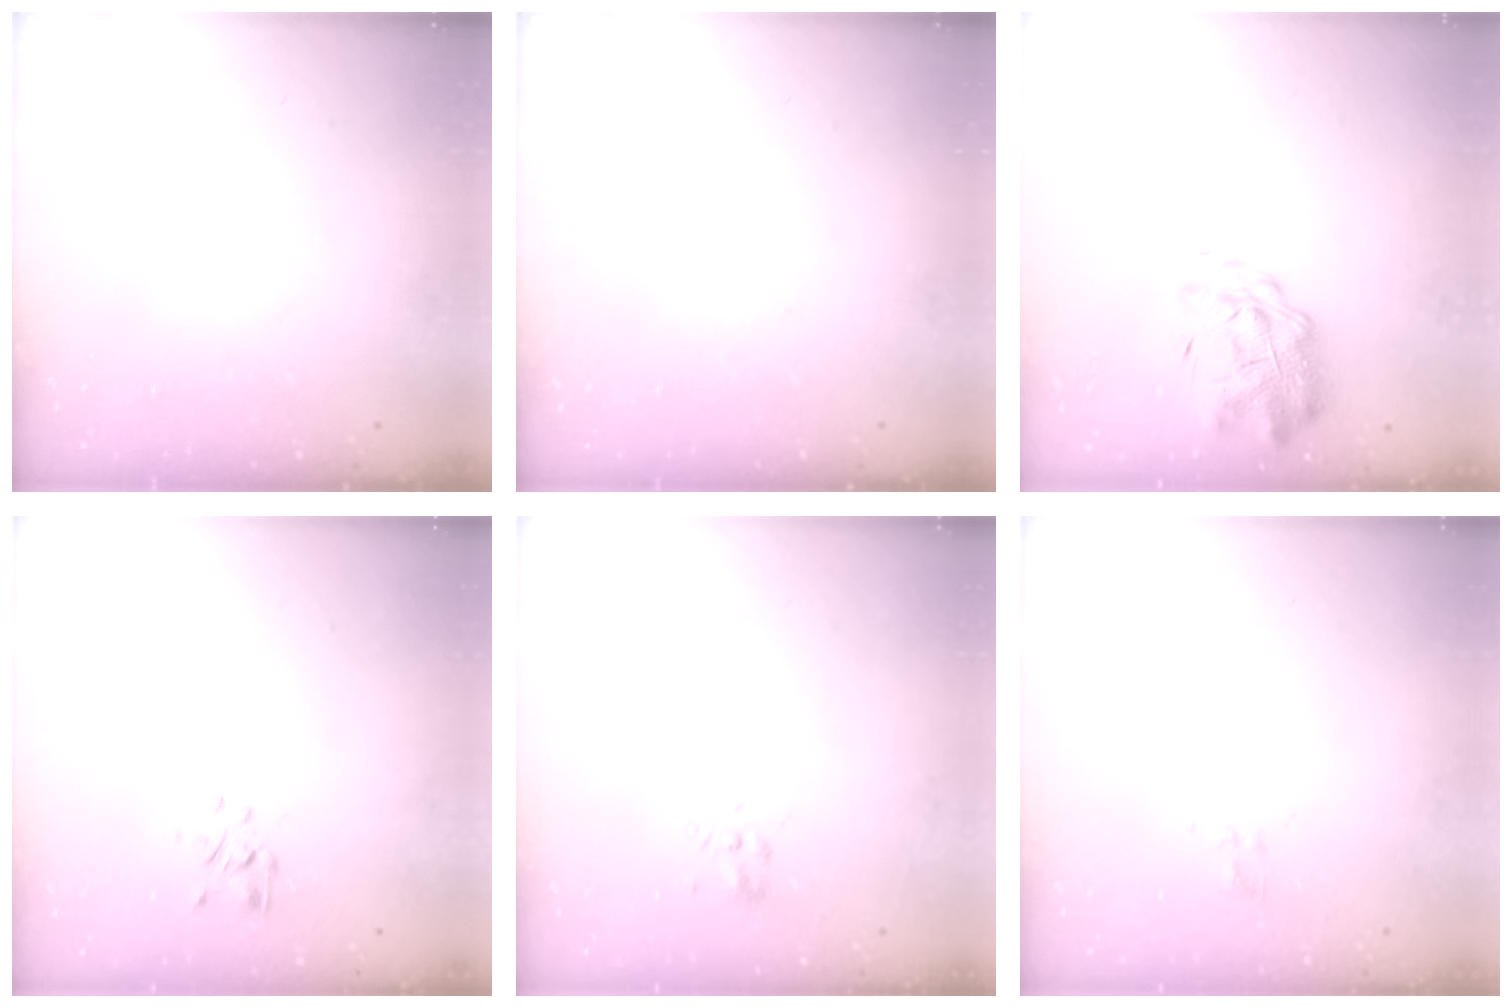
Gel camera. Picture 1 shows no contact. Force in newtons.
{"total": 0.0}
{"total": 2.6, "press": 2.2, "slide": 1.3}
{"total": 1.2, "press": 1.1, "slide": 0.5}
{"total": 1.4, "press": 1.2, "slide": 0.7}
{"total": 1.9, "press": 1.5, "slide": 1.1}